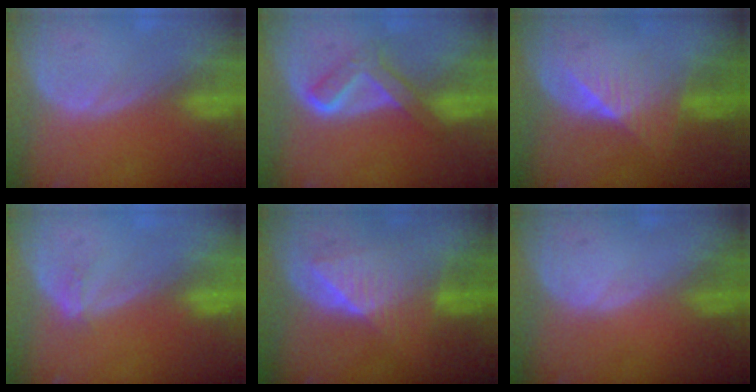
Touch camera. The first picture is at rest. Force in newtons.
{"total": 5.2, "press": 5.1, "slide": 0.6}
{"total": 6.0, "press": 5.4, "slide": 2.7}
{"total": 1.5, "press": 1.1, "slide": 1.0}
{"total": 6.4, "press": 6.3, "slide": 1.2}
{"total": 0.0}